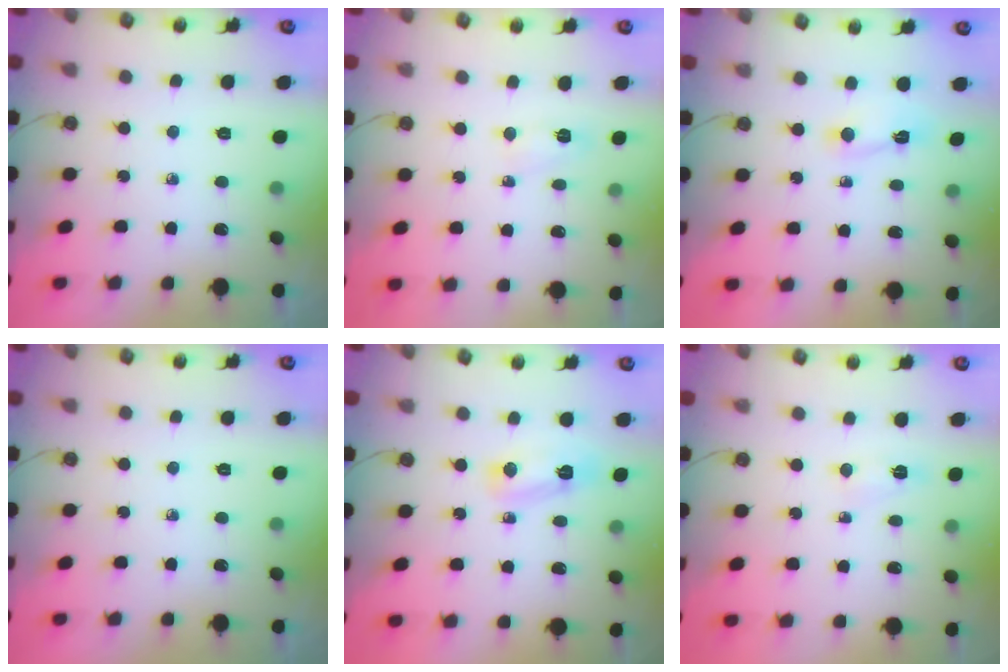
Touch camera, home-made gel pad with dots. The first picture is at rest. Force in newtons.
{"total": 3.4, "press": 3.2, "slide": 1.1}
{"total": 2.1, "press": 2.1, "slide": 0.3}
{"total": 0.0}
{"total": 6.2, "press": 5.0, "slide": 3.7}
{"total": 3.5, "press": 3.4, "slide": 0.6}